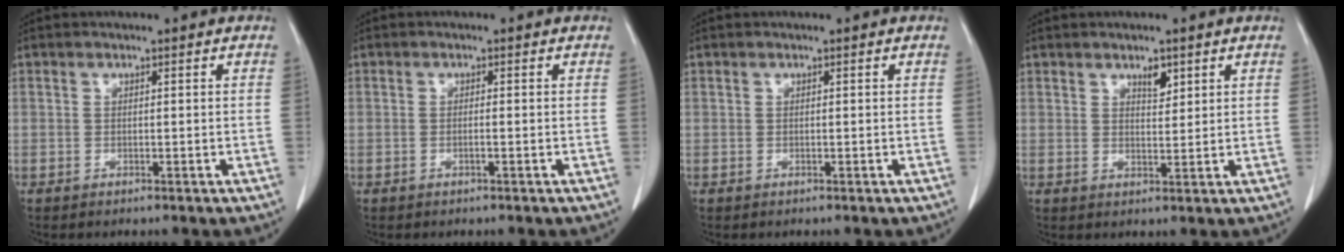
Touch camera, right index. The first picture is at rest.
{"total": 0.6, "force": [-0.3, -0.1, 0.5], "torque": [-0.010, 0.002, -0.007]}
{"total": 0.0}
{"total": 2.4, "force": [1.6, 1.0, 1.5], "torque": [-0.024, -0.005, 0.028]}